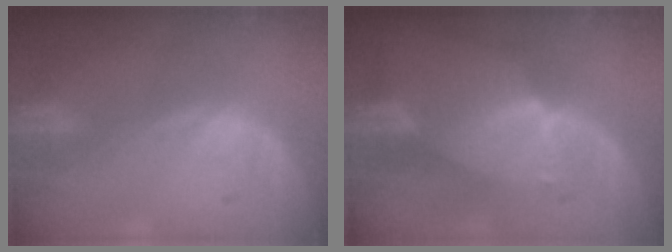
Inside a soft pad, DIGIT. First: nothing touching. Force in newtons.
{"total": 6.6, "press": 5.9, "slide": 2.9}